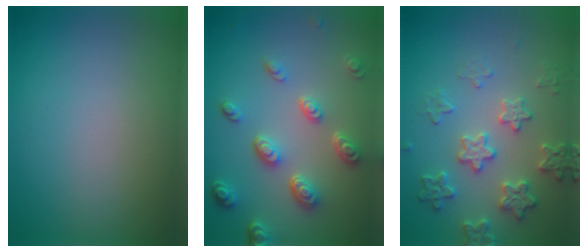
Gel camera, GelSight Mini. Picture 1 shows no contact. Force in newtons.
{"total": 4.7, "press": 3.6, "slide": 3.1}
{"total": 3.6, "press": 3.6, "slide": 0.8}